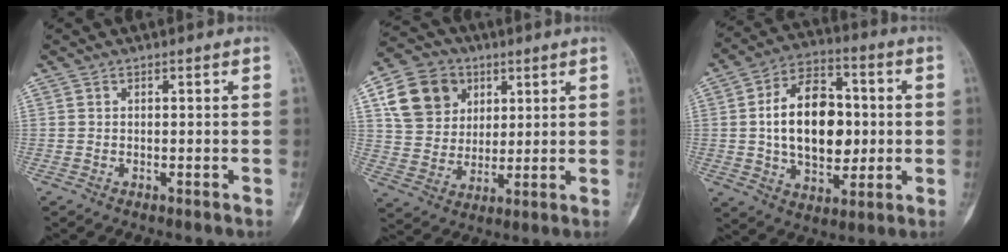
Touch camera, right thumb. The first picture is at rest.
{"total": 13.5, "force": [5.1, 11.2, 5.5], "torque": [-0.074, -0.003, 0.094]}
{"total": 18.5, "force": [0.6, 11.9, 14.1], "torque": [-0.198, 0.017, 0.012]}